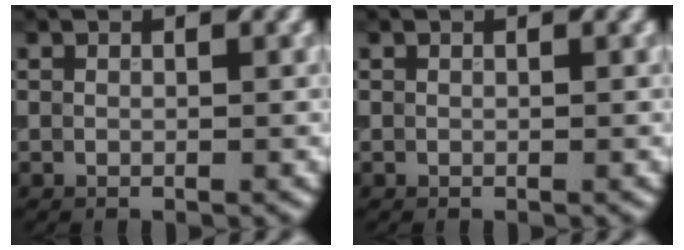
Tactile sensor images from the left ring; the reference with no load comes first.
{"total": 0.0}